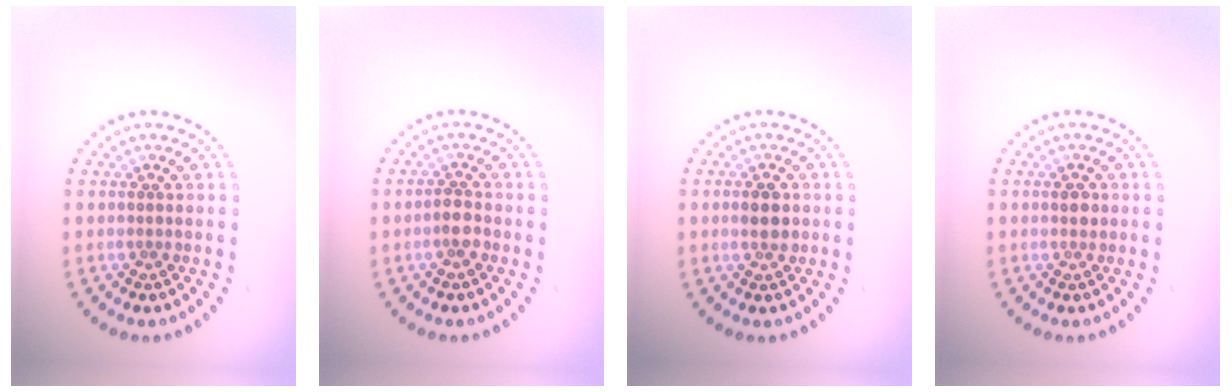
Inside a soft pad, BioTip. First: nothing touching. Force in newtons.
{"total": 1.6, "press": 1.5, "slide": 0.6}
{"total": 2.3, "press": 2.3, "slide": 0.1}
{"total": 1.0, "press": 1.0, "slide": 0.3}